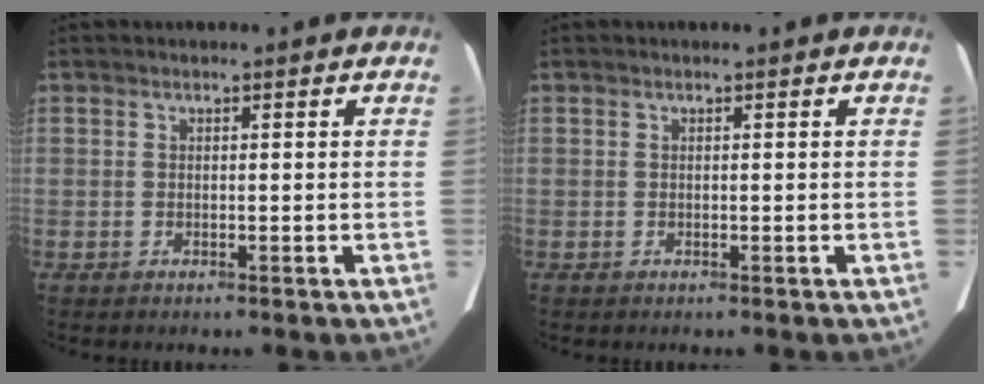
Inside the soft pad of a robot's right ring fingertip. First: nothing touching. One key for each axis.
{"total": 0.0}